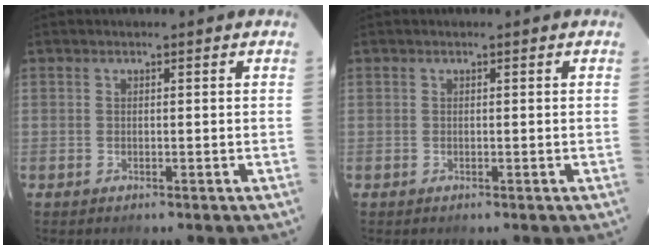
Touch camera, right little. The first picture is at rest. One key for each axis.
{"total": 0.0}